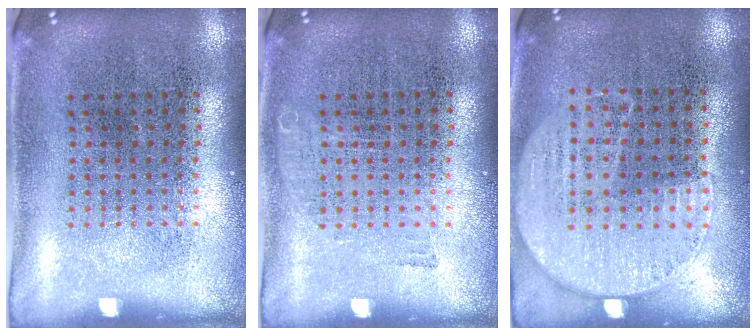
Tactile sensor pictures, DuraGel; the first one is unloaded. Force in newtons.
{"total": 0.5, "press": 0.5, "slide": 0.1}
{"total": 1.2, "press": 1.0, "slide": 0.6}